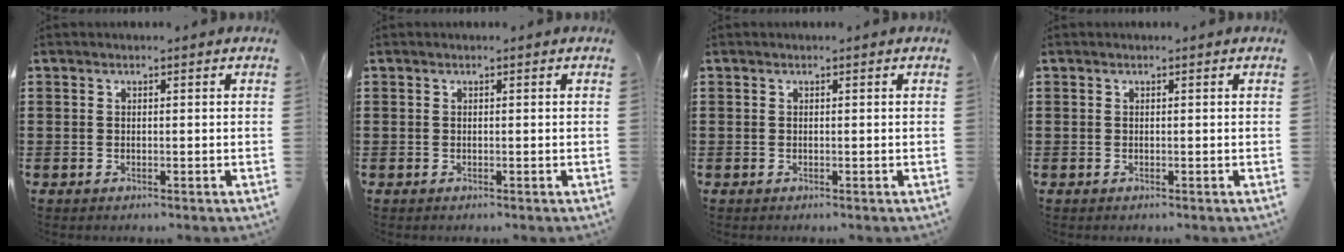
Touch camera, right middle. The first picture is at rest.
{"total": 0.0}
{"total": 0.0}
{"total": 0.0}